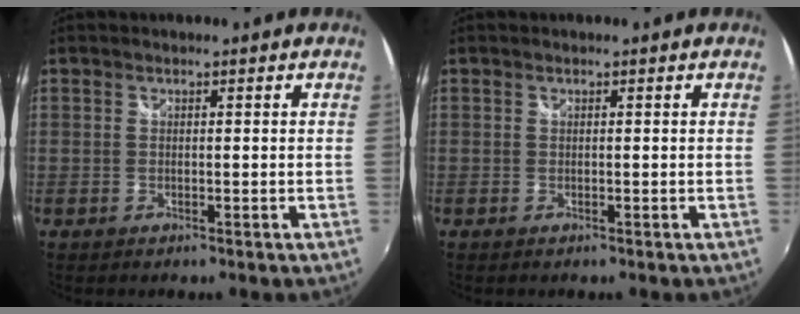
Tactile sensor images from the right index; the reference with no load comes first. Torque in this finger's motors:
{"motor_torque": [-0.07, -0.05, 0.02, 0.01]}